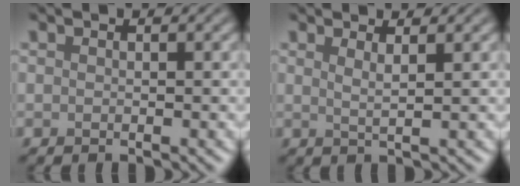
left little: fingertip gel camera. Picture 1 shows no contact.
{"total": 1.7, "force": [0.9, 0.5, 1.3], "torque": [-0.013, 0.000, 0.010]}